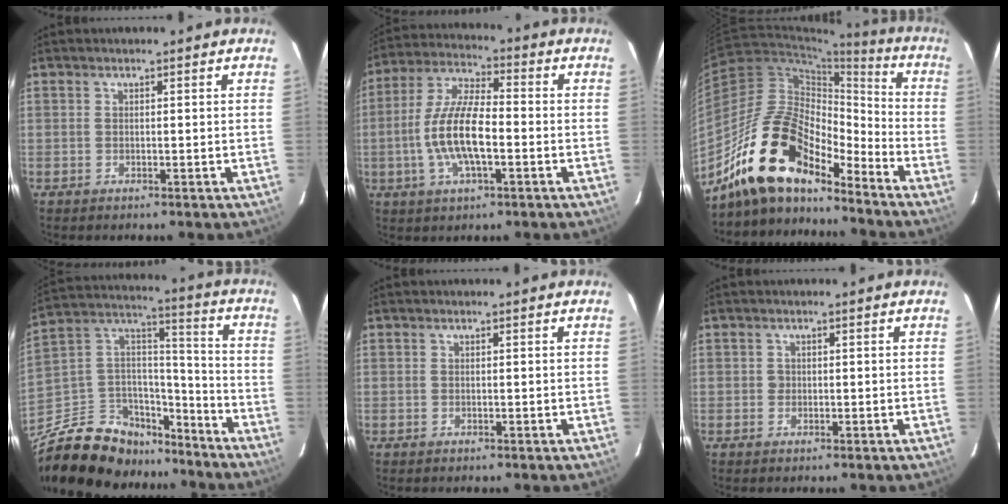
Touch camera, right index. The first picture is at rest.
{"total": 12.6, "force": [-2.8, 4.3, 11.5], "torque": [-0.238, 0.001, -0.054]}
{"total": 18.3, "force": [-14.3, 6.6, 9.3], "torque": [-0.169, 0.007, -0.272]}
{"total": 24.1, "force": [-17.1, 13.4, 10.4], "torque": [-0.239, 0.062, -0.264]}
{"total": 0.0}
{"total": 0.8, "force": [-0.1, 0.8, 0.0], "torque": [0.005, 0.001, -0.001]}